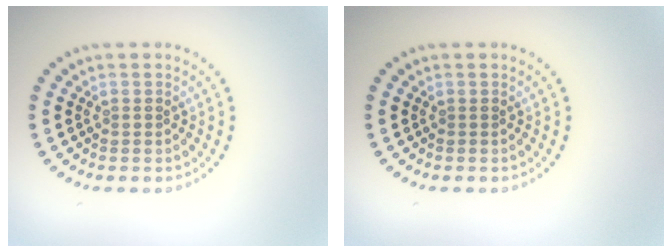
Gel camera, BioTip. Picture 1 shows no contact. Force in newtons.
{"total": 0.0}